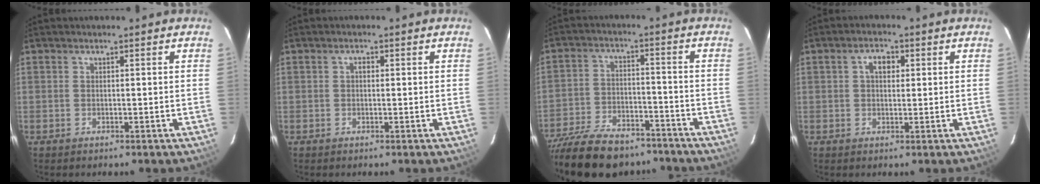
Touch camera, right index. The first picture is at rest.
{"total": 1.0, "force": [0.1, 0.7, 0.7], "torque": [-0.011, 0.006, 0.000]}
{"total": 22.2, "force": [-18.1, 8.8, 9.6], "torque": [-0.216, -0.010, -0.275]}
{"total": 3.4, "force": [0.9, 2.2, 2.4], "torque": [-0.039, 0.012, 0.014]}